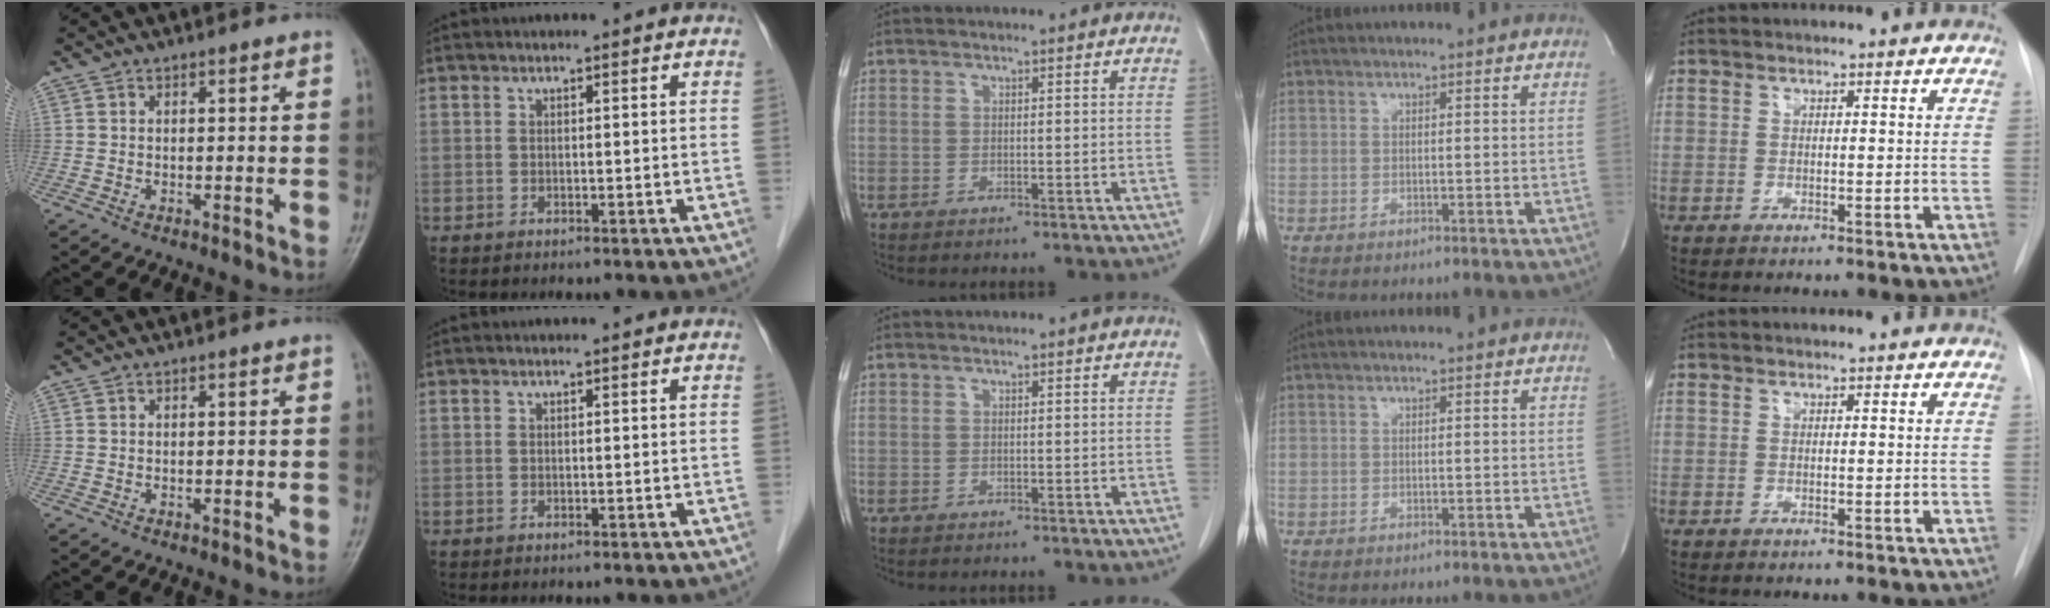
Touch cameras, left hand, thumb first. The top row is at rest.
{}